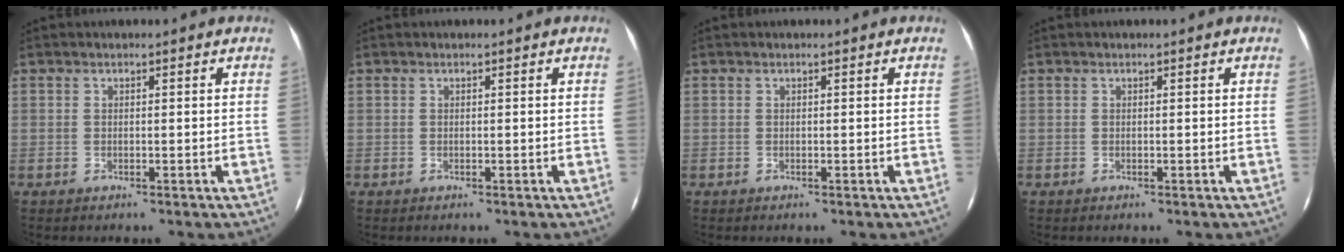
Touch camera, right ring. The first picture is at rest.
{"total": 0.0}
{"total": 0.0}
{"total": 0.0}